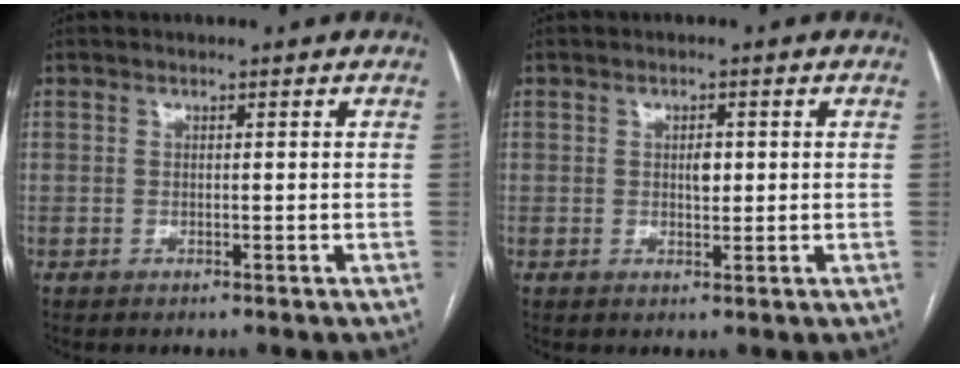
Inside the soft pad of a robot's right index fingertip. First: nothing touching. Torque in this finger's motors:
{"motor_torque": [0.02, 0.02, 0.01, 0.02]}